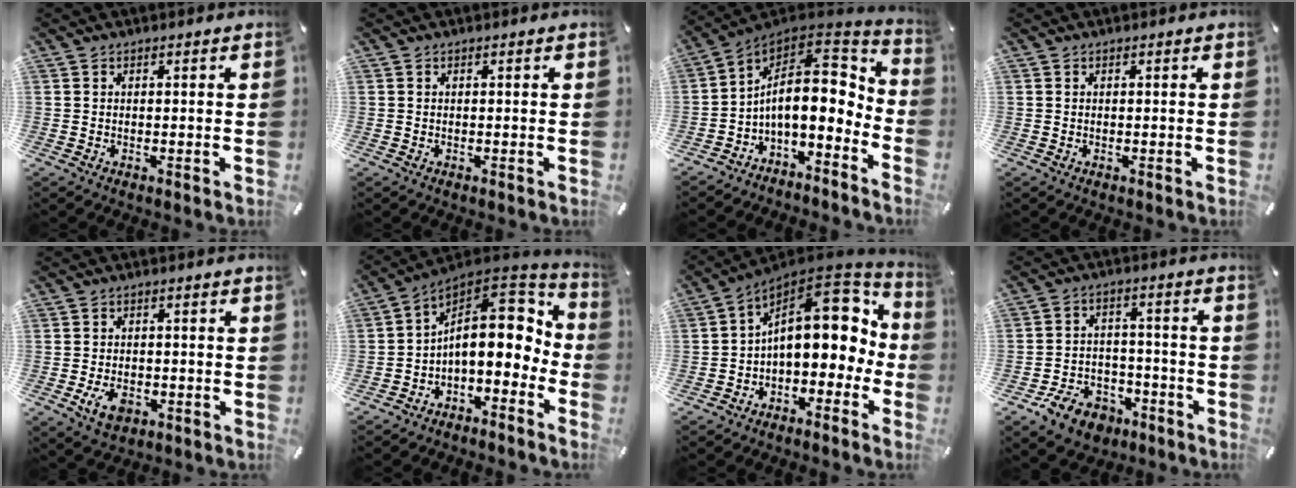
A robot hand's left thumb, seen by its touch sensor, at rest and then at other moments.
{"total": 0.0}
{"total": 14.9, "force": [0.9, 9.1, 11.8], "torque": [-0.187, -0.024, 0.017]}
{"total": 0.0}
{"total": 5.4, "force": [-2.1, 3.6, 3.4], "torque": [-0.066, 0.004, -0.041]}
{"total": 15.6, "force": [1.8, 9.8, 12.0], "torque": [-0.168, -0.028, 0.032]}
{"total": 18.6, "force": [3.2, 11.3, 14.5], "torque": [-0.193, -0.027, 0.056]}
{"total": 10.2, "force": [-6.6, 6.9, 3.5], "torque": [-0.056, 0.060, -0.114]}